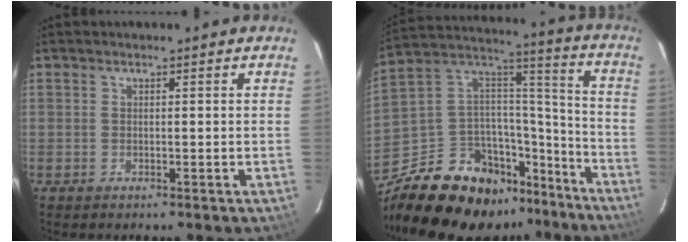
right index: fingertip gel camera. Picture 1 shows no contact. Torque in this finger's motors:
{"motor_torque": [0.59, -0.62, 0.06, -0.21]}